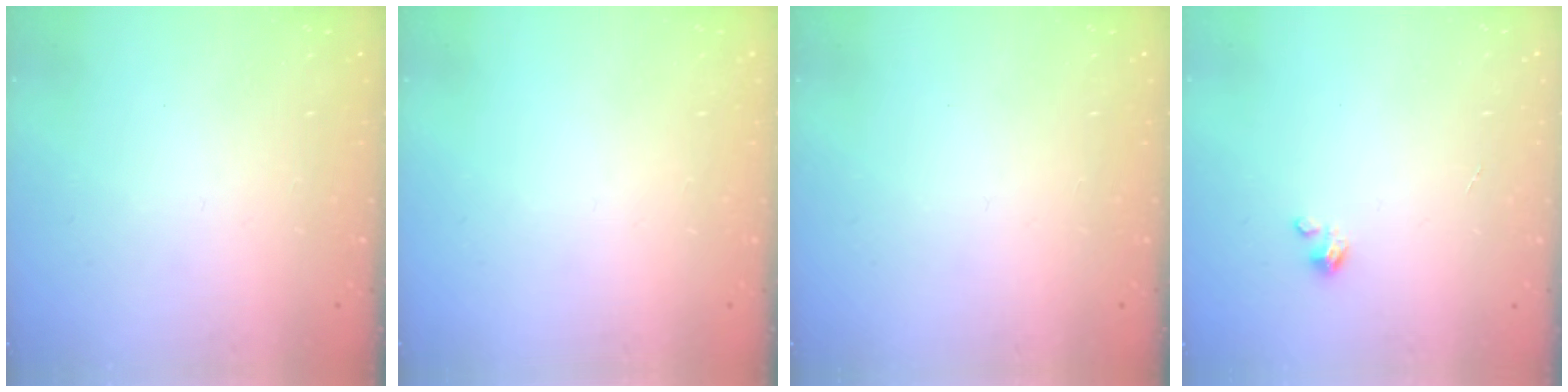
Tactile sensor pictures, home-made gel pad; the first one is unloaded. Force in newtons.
{"total": 0.0}
{"total": 0.0}
{"total": 1.4, "press": 1.4, "slide": 0.3}